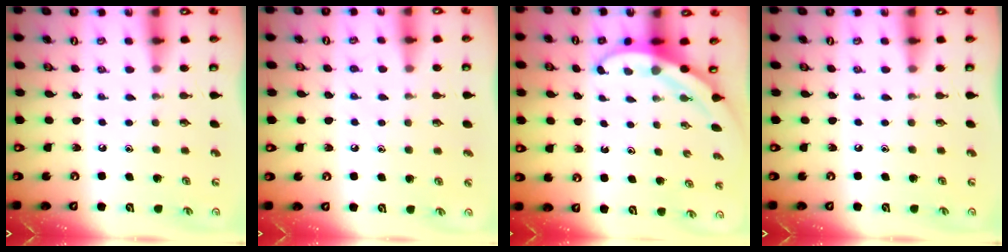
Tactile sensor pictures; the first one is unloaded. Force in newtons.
{"total": 4.7, "press": 4.6, "slide": 0.5}
{"total": 3.4, "press": 3.4, "slide": 0.1}
{"total": 0.0}